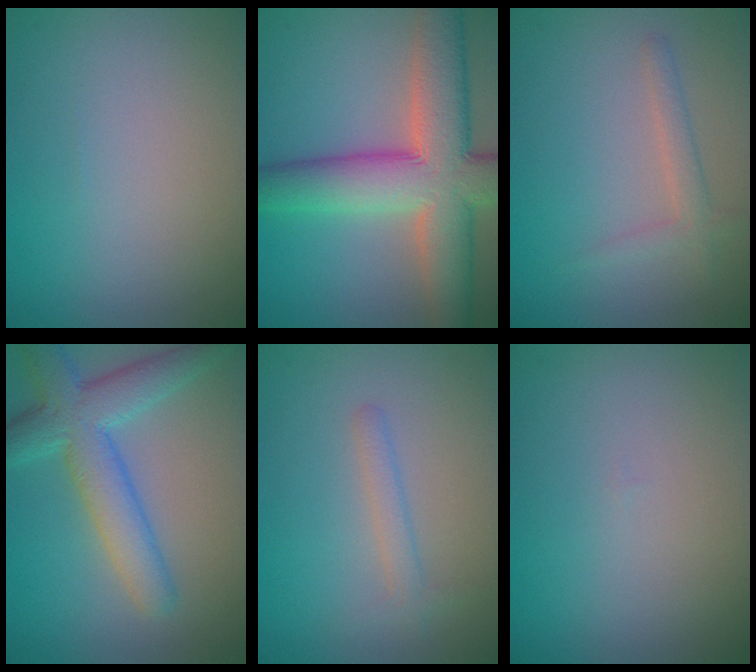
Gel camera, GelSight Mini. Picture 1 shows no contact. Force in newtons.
{"total": 10.1, "press": 10.1, "slide": 0.6}
{"total": 1.8, "press": 1.7, "slide": 0.1}
{"total": 5.7, "press": 5.7, "slide": 0.2}
{"total": 1.8, "press": 1.8, "slide": 0.2}
{"total": 0.0}